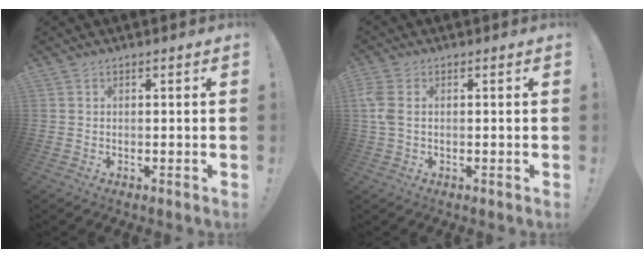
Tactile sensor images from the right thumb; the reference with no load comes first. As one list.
[{"total": 4.1, "force": [0.7, 2.3, 3.3], "torque": [-0.085, 0.000, 0.009]}]